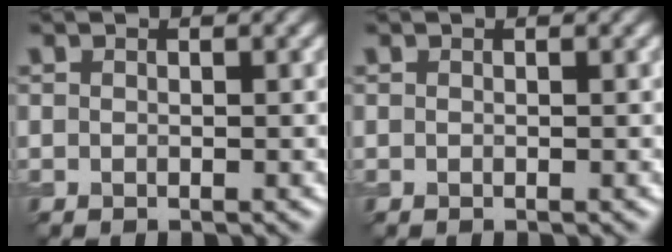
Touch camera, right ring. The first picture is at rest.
{"total": 0.0}